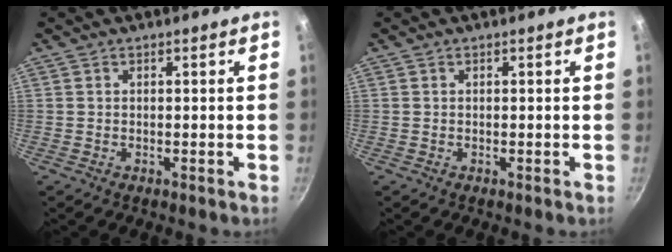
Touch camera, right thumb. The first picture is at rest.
{"total": 0.0}